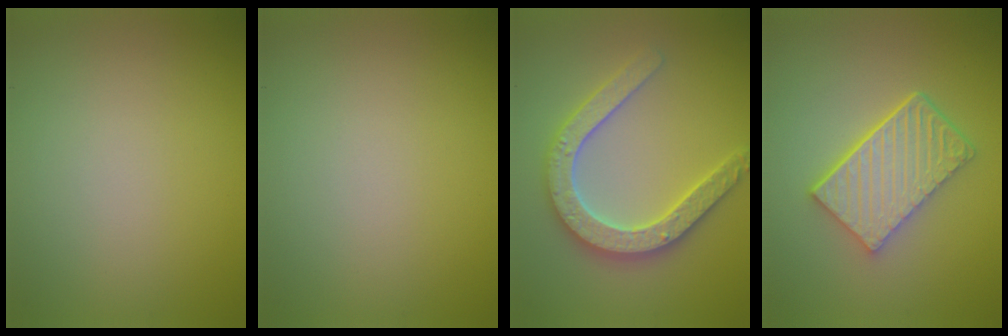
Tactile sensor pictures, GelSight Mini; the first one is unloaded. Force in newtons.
{"total": 0.0}
{"total": 5.3, "press": 5.2, "slide": 1.0}
{"total": 6.0, "press": 4.4, "slide": 4.0}